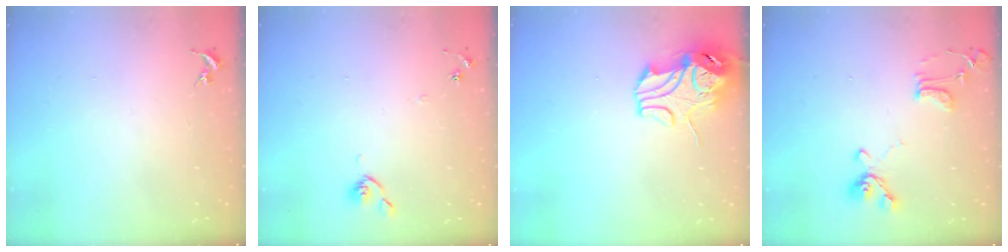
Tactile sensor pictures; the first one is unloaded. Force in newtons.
{"total": 5.9, "press": 5.9, "slide": 0.7}
{"total": 11.9, "press": 11.8, "slide": 1.7}
{"total": 12.8, "press": 12.8, "slide": 0.7}